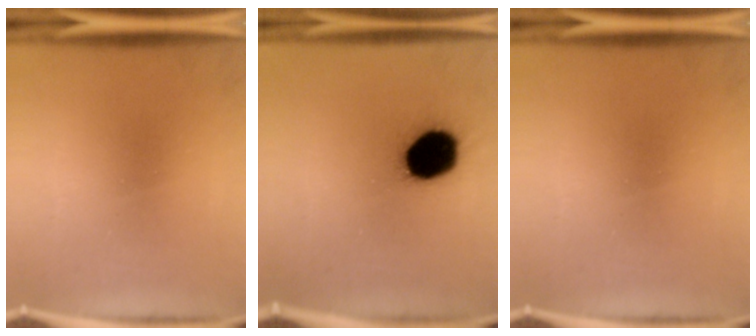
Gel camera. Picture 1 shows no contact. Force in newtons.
{"total": 19.8}
{"total": 0.0}